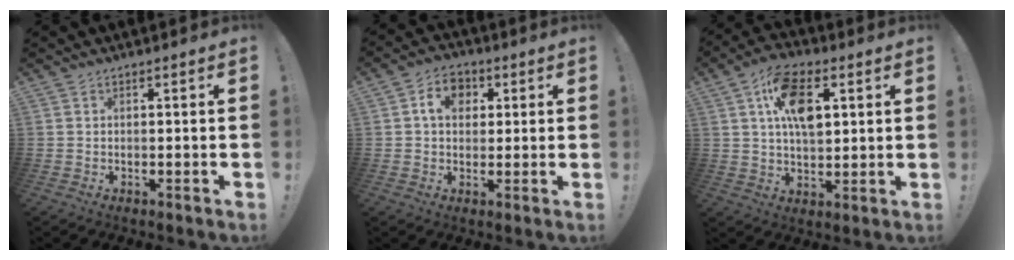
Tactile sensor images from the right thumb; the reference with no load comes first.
{"total": 7.8, "force": [1.9, 6.1, 4.5], "torque": [-0.064, 0.008, 0.034]}
{"total": 13.3, "force": [4.0, 7.8, 10.1], "torque": [-0.154, 0.008, 0.073]}